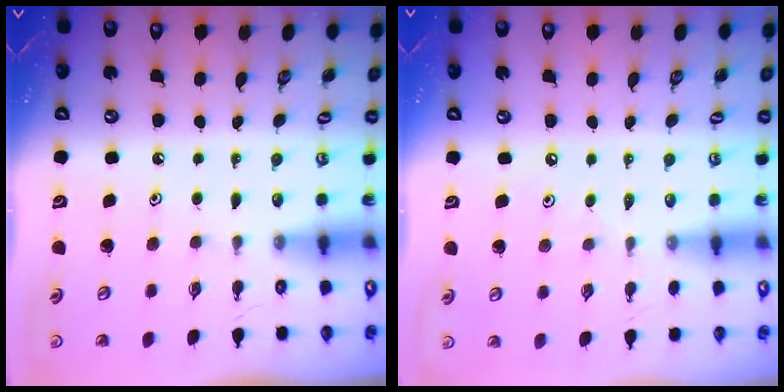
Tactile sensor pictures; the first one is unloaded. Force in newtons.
{"total": 1.7, "press": 1.7, "slide": 0.4}